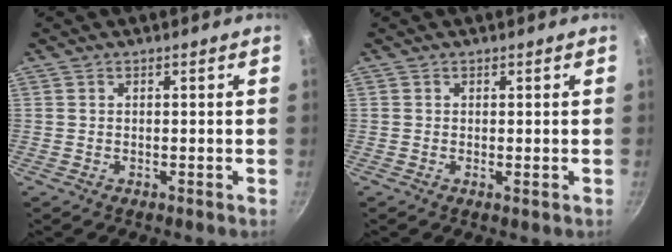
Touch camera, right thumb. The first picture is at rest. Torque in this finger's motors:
{"motor_torque": [-0.28, 0.01, -0.39, -0.08, -0.03]}